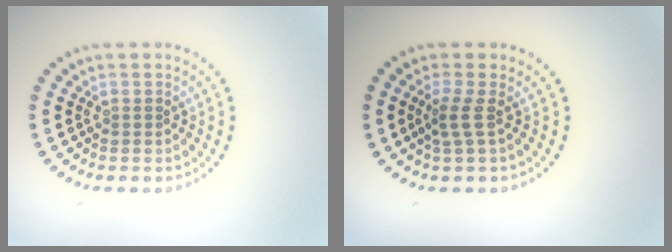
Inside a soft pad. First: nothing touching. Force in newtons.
{"total": 1.9, "press": 1.3, "slide": 1.5}